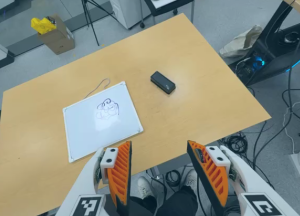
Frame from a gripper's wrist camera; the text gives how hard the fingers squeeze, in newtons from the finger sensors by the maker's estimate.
{"total": 0.0}